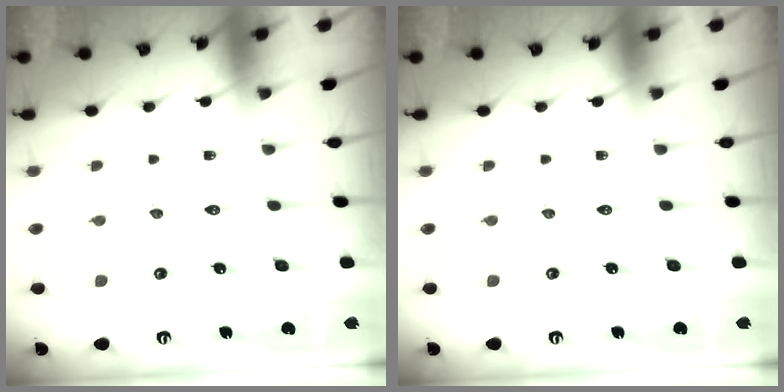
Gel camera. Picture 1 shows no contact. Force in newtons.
{"total": 0.0}